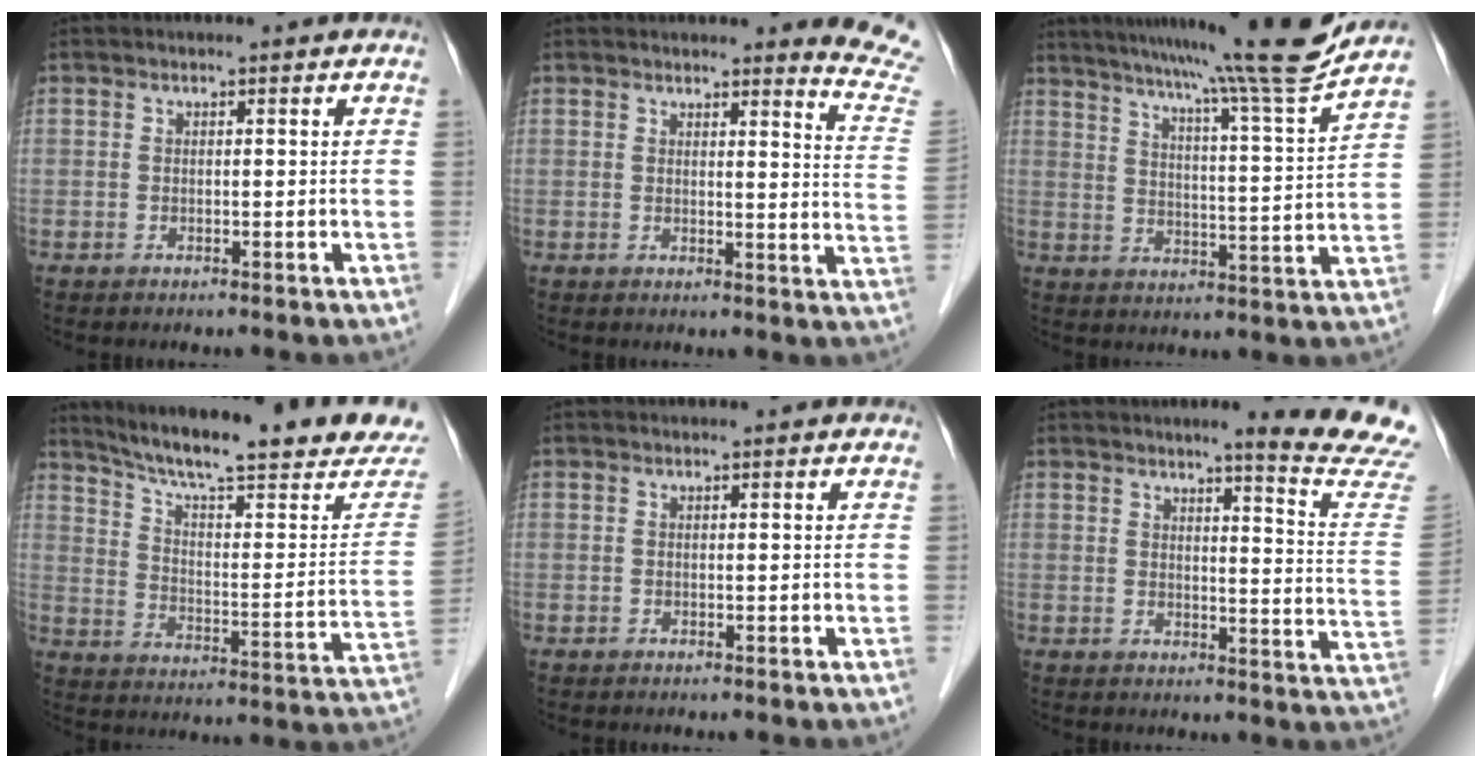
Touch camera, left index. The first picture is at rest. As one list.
[{"total": 8.8, "force": [8.7, -0.9, 0.9], "torque": [-0.003, -0.096, 0.071]}, {"total": 16.4, "force": [14.2, -3.4, 7.4], "torque": [-0.123, -0.045, 0.194]}, {"total": 24.6, "force": [21.2, 2.4, 12.1], "torque": [-0.184, -0.044, 0.286]}, {"total": 0.9, "force": [0.9, 0.1, 0.2], "torque": [-0.009, 0.006, 0.009]}, {"total": 13.2, "force": [12.0, -1.8, 5.2], "torque": [-0.063, -0.092, 0.125]}]